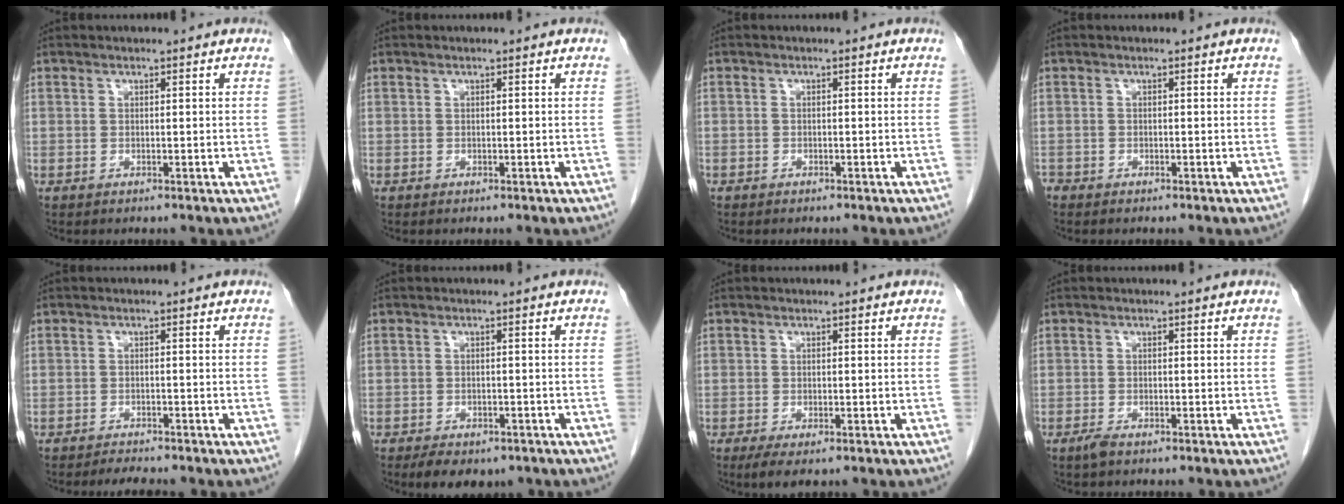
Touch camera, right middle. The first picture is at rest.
{"total": 0.0}
{"total": 0.8, "force": [-0.6, 0.6, 0.1], "torque": [-0.007, 0.003, -0.010]}
{"total": 1.1, "force": [-1.0, 0.6, 0.2], "torque": [-0.007, -0.001, -0.018]}
{"total": 2.2, "force": [-2.1, 0.0, 0.7], "torque": [-0.019, -0.010, -0.033]}
{"total": 6.8, "force": [-5.0, 3.3, 3.3], "torque": [-0.042, -0.004, -0.064]}
{"total": 2.1, "force": [-1.2, 0.9, 1.5], "torque": [-0.029, -0.005, -0.013]}
{"total": 1.4, "force": [-1.0, 0.3, 0.9], "torque": [-0.024, -0.003, -0.018]}